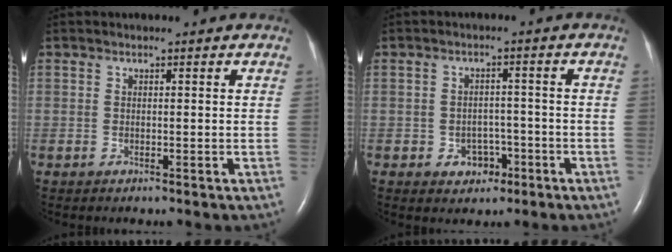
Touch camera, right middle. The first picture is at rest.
{"total": 3.8, "force": [-1.7, 3.0, 1.6], "torque": [-0.018, 0.012, -0.018]}